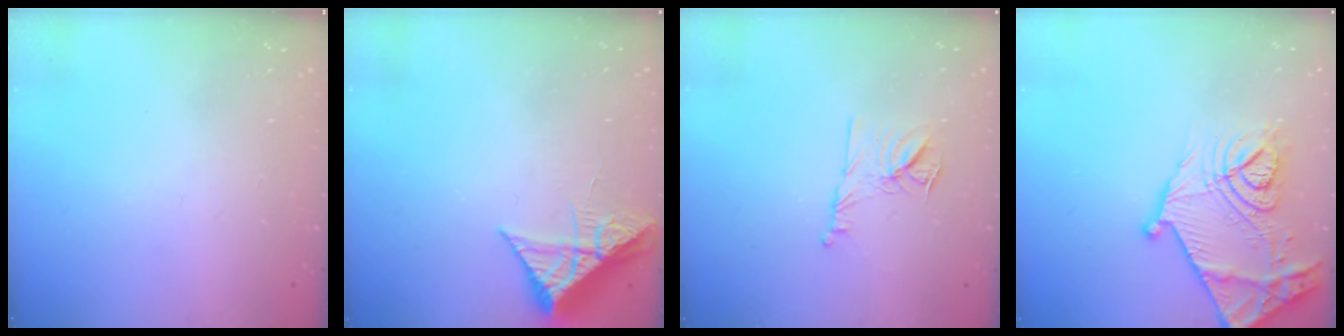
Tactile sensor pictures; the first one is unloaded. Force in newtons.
{"total": 7.6, "press": 7.6, "slide": 0.4}
{"total": 9.6, "press": 9.6, "slide": 0.9}
{"total": 21.8, "press": 21.8, "slide": 1.1}